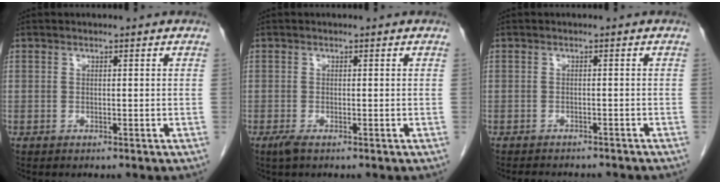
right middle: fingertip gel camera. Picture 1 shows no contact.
{"total": 1.3, "force": [-0.8, 0.2, 1.0], "torque": [-0.026, -0.005, -0.016]}
{"total": 6.6, "force": [-5.9, 1.9, 2.3], "torque": [-0.032, -0.001, -0.070]}